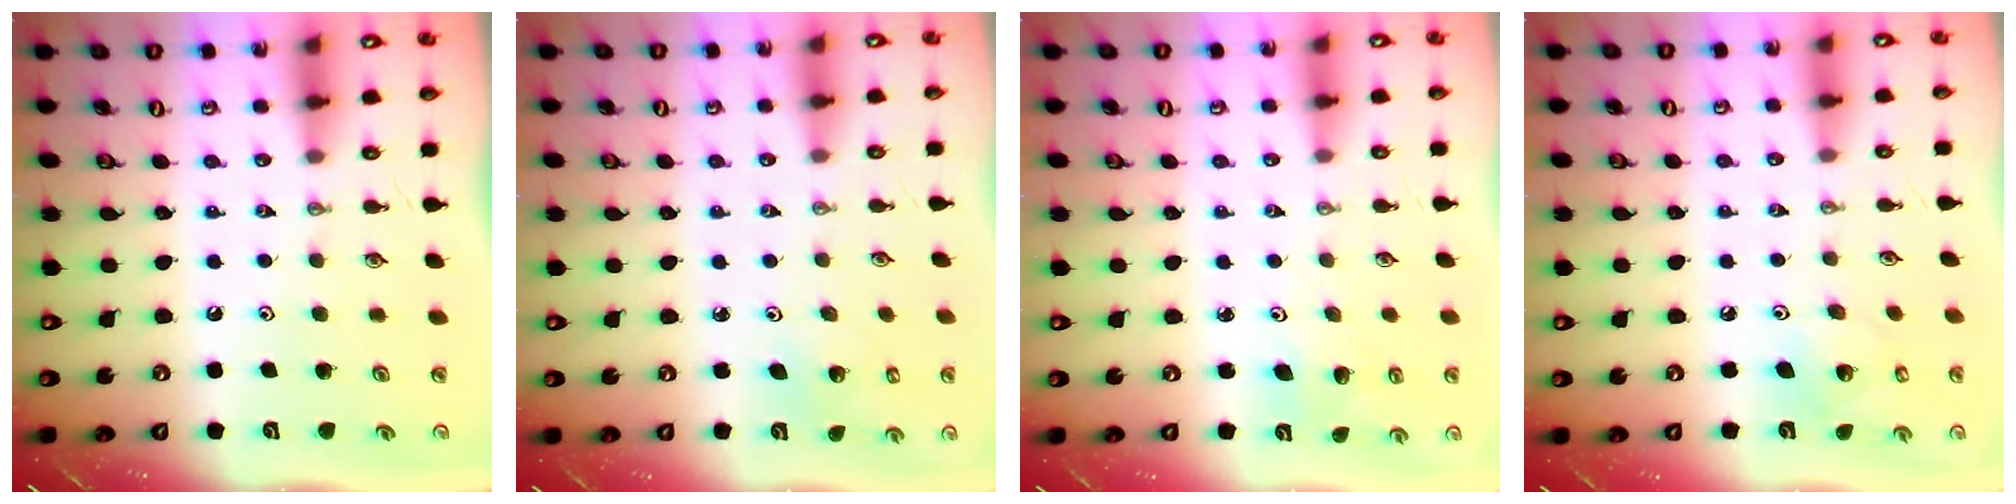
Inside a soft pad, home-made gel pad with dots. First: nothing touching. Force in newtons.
{"total": 2.2, "press": 2.2, "slide": 0.2}
{"total": 3.9, "press": 3.6, "slide": 1.5}
{"total": 7.1, "press": 7.1, "slide": 0.2}